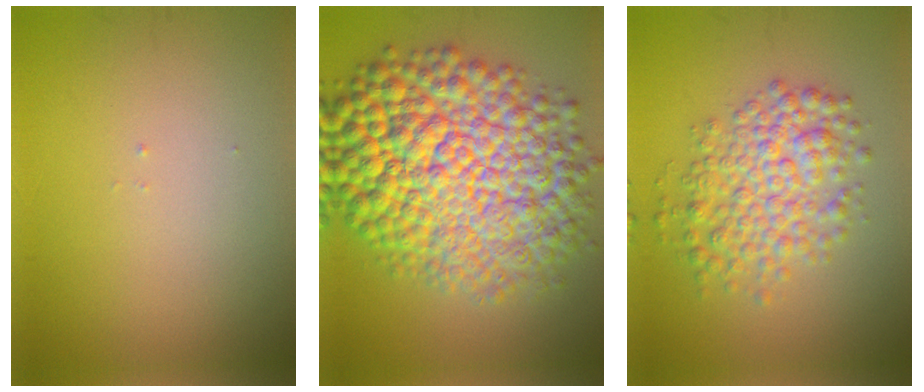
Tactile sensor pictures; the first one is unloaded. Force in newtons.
{"total": 15.9, "press": 15.9, "slide": 0.1}
{"total": 5.4, "press": 5.4, "slide": 0.1}